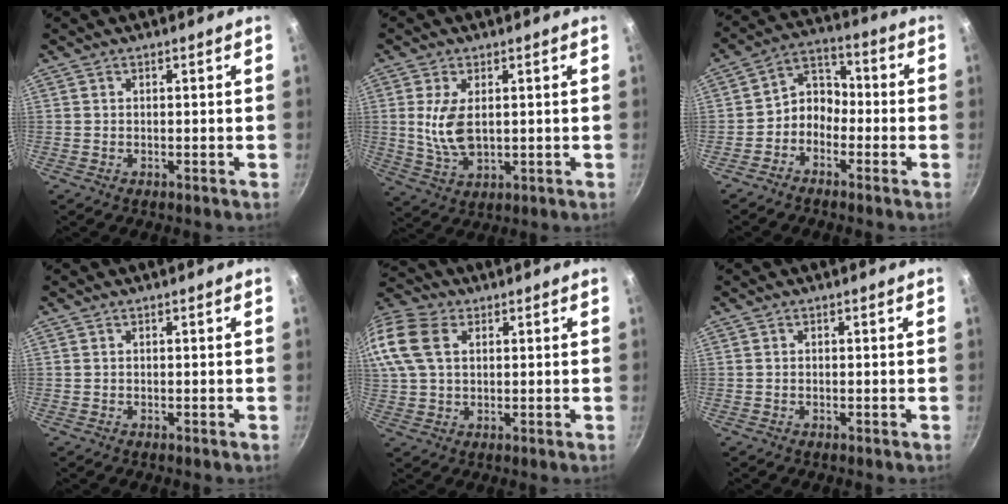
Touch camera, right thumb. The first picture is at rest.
{"total": 8.1, "force": [1.1, 4.5, 6.7], "torque": [-0.131, -0.013, 0.027]}
{"total": 6.7, "force": [-2.6, 5.2, 3.2], "torque": [-0.024, 0.047, -0.067]}
{"total": 0.0}
{"total": 19.8, "force": [6.2, 13.6, 13.0], "torque": [-0.319, 0.044, 0.113]}
{"total": 0.0}